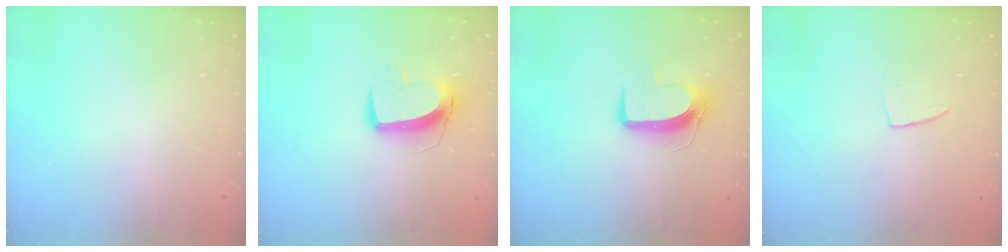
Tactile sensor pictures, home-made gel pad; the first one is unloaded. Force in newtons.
{"total": 10.3, "press": 10.2, "slide": 1.1}
{"total": 9.5, "press": 9.5, "slide": 0.3}
{"total": 3.1, "press": 3.1, "slide": 0.2}